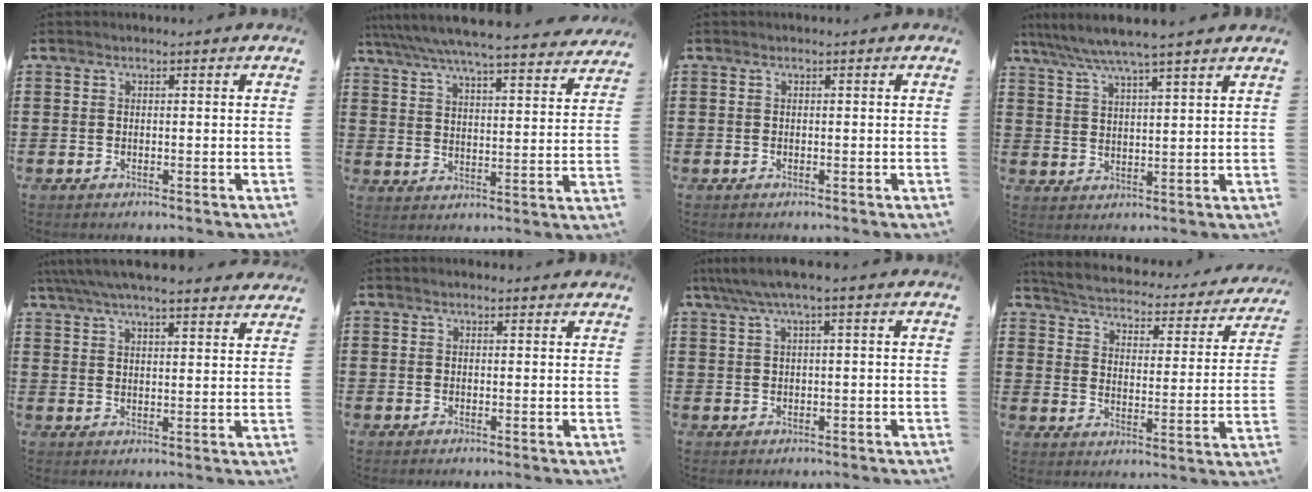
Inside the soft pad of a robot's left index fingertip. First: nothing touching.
{"total": 5.8, "force": [5.3, -0.5, 2.3], "torque": [-0.067, -0.039, 0.086]}
{"total": 0.0}
{"total": 5.5, "force": [4.8, -0.5, 2.6], "torque": [-0.067, -0.024, 0.082]}
{"total": 5.6, "force": [5.3, 0.3, 2.0], "torque": [-0.058, -0.020, 0.094]}
{"total": 0.9, "force": [0.8, 0.2, 0.3], "torque": [-0.006, 0.002, 0.016]}
{"total": 2.6, "force": [1.0, 0.0, 2.4], "torque": [-0.047, -0.002, 0.016]}
{"total": 3.0, "force": [2.9, 0.1, 0.6], "torque": [-0.033, -0.026, 0.040]}